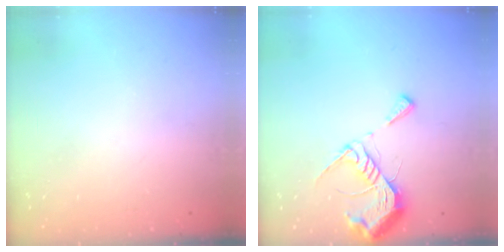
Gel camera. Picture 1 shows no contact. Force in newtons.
{"total": 10.4, "press": 10.4, "slide": 0.8}